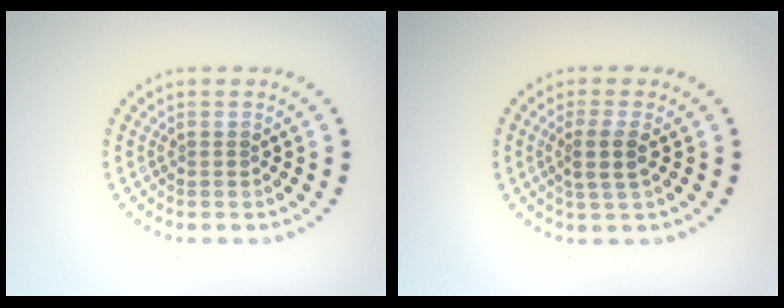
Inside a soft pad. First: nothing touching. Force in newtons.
{"total": 2.3, "press": 1.9, "slide": 1.3}